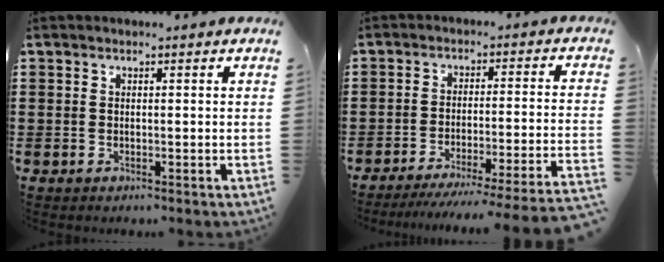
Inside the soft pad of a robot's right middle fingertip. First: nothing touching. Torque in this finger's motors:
{"motor_torque": [1.26, 0.23, 0.70, 0.13]}